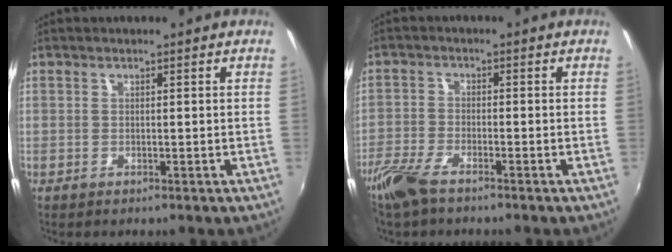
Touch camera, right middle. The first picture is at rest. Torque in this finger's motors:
{"motor_torque": [0.34, -0.32, 0.08, 0.05]}